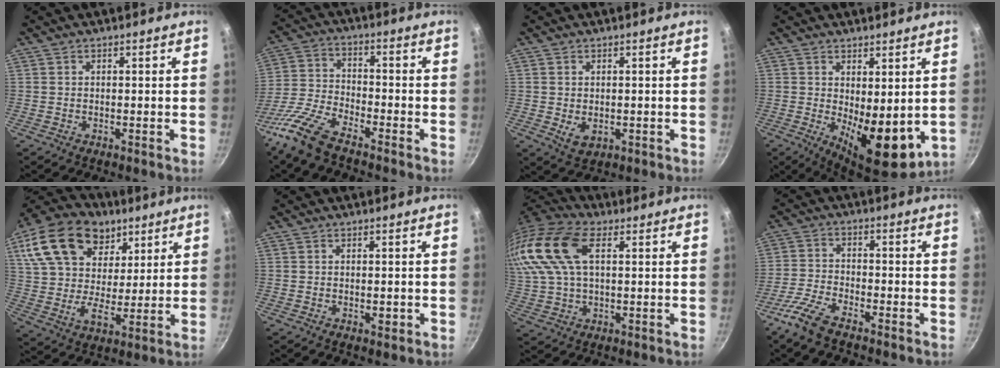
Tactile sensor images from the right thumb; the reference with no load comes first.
{"total": 10.7, "force": [-8.0, 3.5, 6.1], "torque": [-0.137, 0.041, -0.177]}
{"total": 3.3, "force": [-0.3, 2.3, 2.3], "torque": [-0.038, -0.008, 0.000]}
{"total": 11.2, "force": [-0.1, 4.9, 10.1], "torque": [-0.121, -0.024, 0.011]}
{"total": 22.6, "force": [11.1, 15.1, 12.6], "torque": [-0.211, -0.012, 0.191]}
{"total": 1.4, "force": [-0.3, 0.8, 1.2], "torque": [-0.015, 0.000, -0.003]}
{"total": 18.8, "force": [6.1, 10.5, 14.3], "torque": [-0.309, 0.025, 0.108]}
{"total": 6.3, "force": [-4.8, 2.0, 3.6], "torque": [-0.087, 0.024, -0.105]}